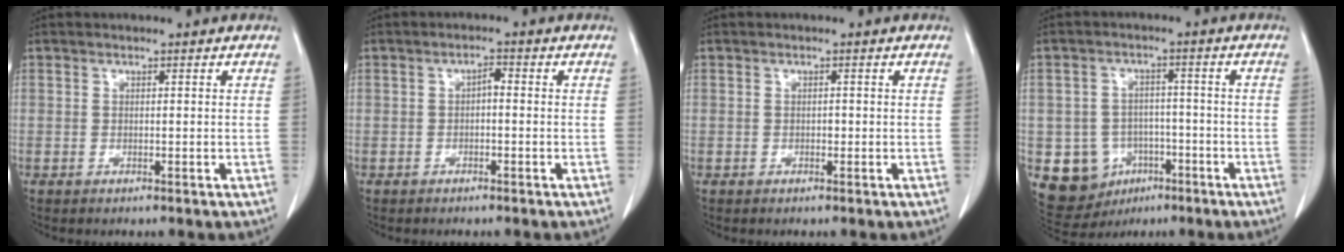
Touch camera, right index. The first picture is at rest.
{"total": 1.5, "force": [-0.1, 0.6, 1.4], "torque": [-0.020, 0.007, -0.004]}
{"total": 0.5, "force": [-0.1, 0.4, 0.4], "torque": [-0.004, 0.002, -0.004]}
{"total": 9.8, "force": [-3.4, 8.9, 2.4], "torque": [-0.055, 0.019, -0.039]}